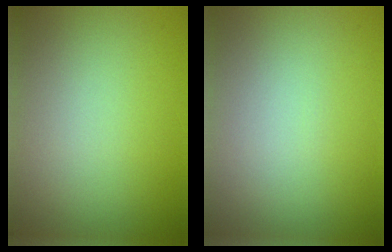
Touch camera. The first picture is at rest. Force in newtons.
{"total": 0.0}